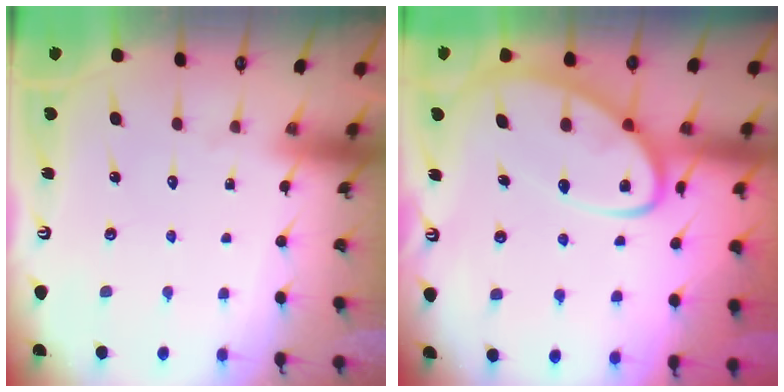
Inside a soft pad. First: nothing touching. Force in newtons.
{"total": 11.3, "press": 11.3, "slide": 1.0}